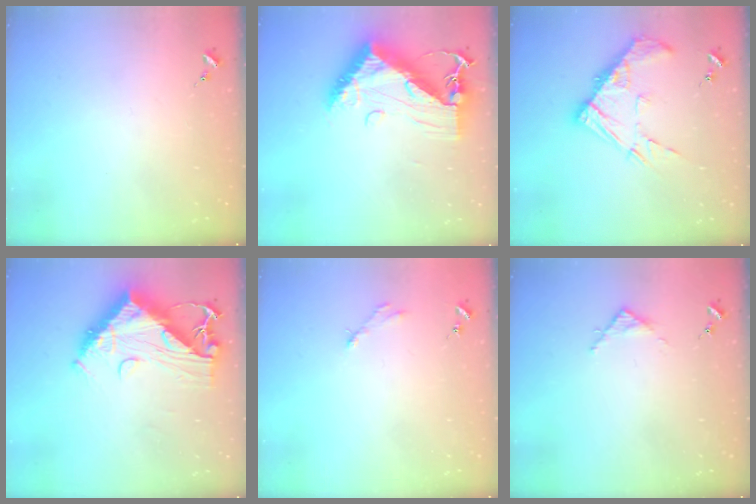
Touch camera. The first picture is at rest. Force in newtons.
{"total": 14.1, "press": 14.0, "slide": 1.3}
{"total": 13.3, "press": 13.2, "slide": 1.2}
{"total": 14.5, "press": 14.4, "slide": 1.6}
{"total": 2.5, "press": 2.5, "slide": 0.3}
{"total": 2.8, "press": 2.8, "slide": 0.4}